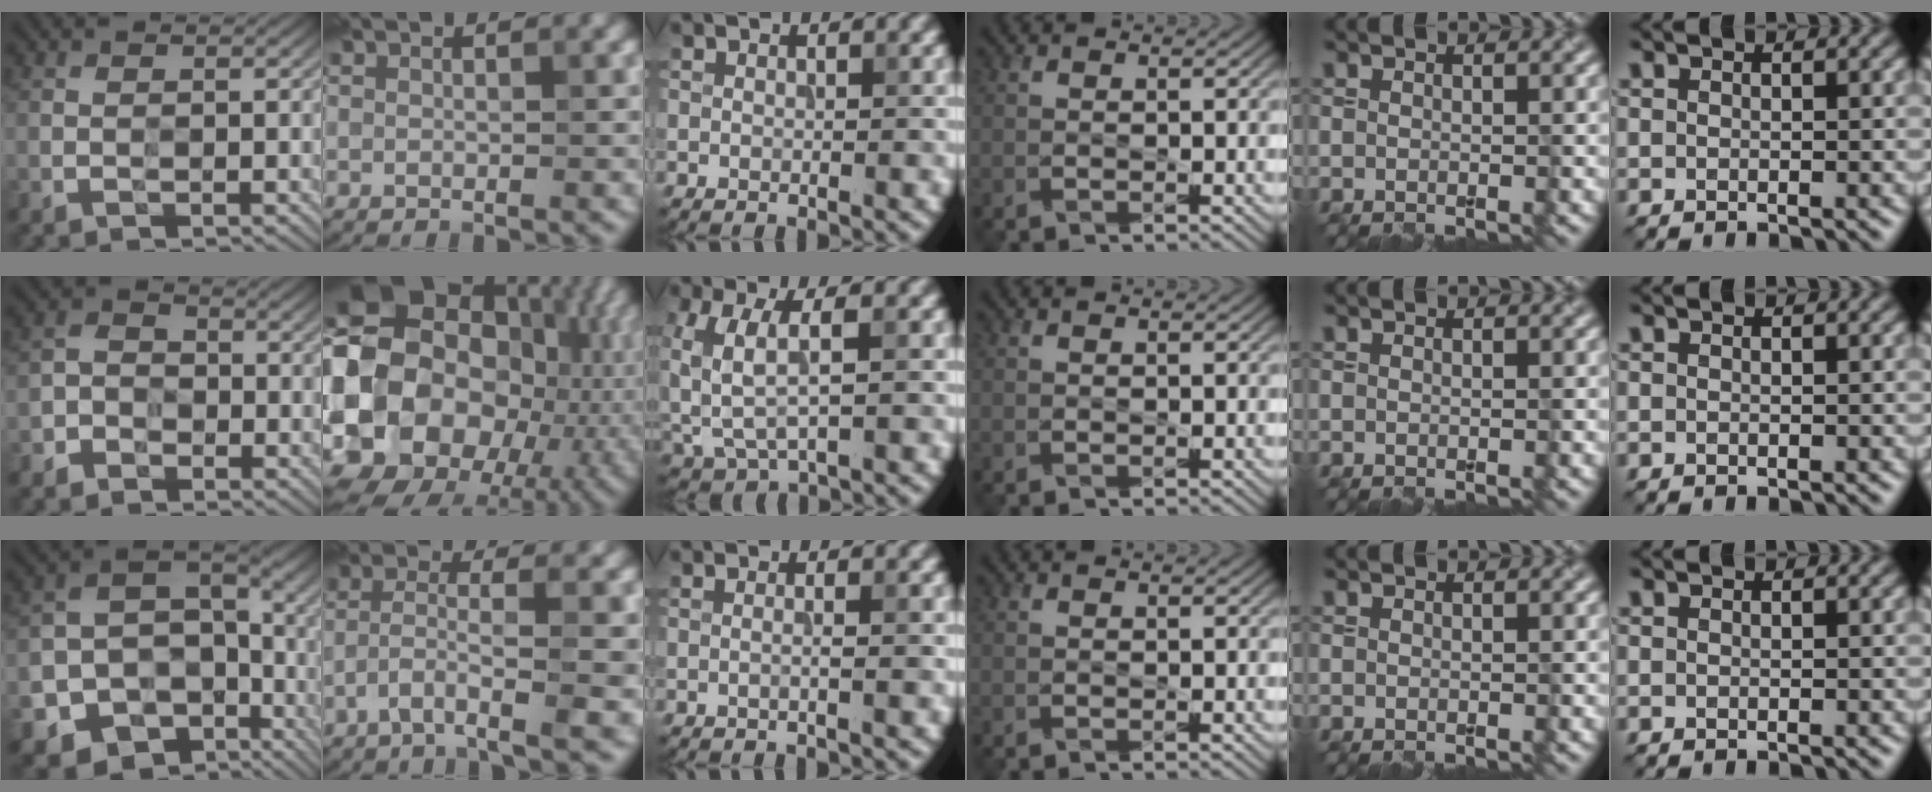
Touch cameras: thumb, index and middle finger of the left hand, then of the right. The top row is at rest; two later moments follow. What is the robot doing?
{"motion": "wipe", "object": "paper plate"}